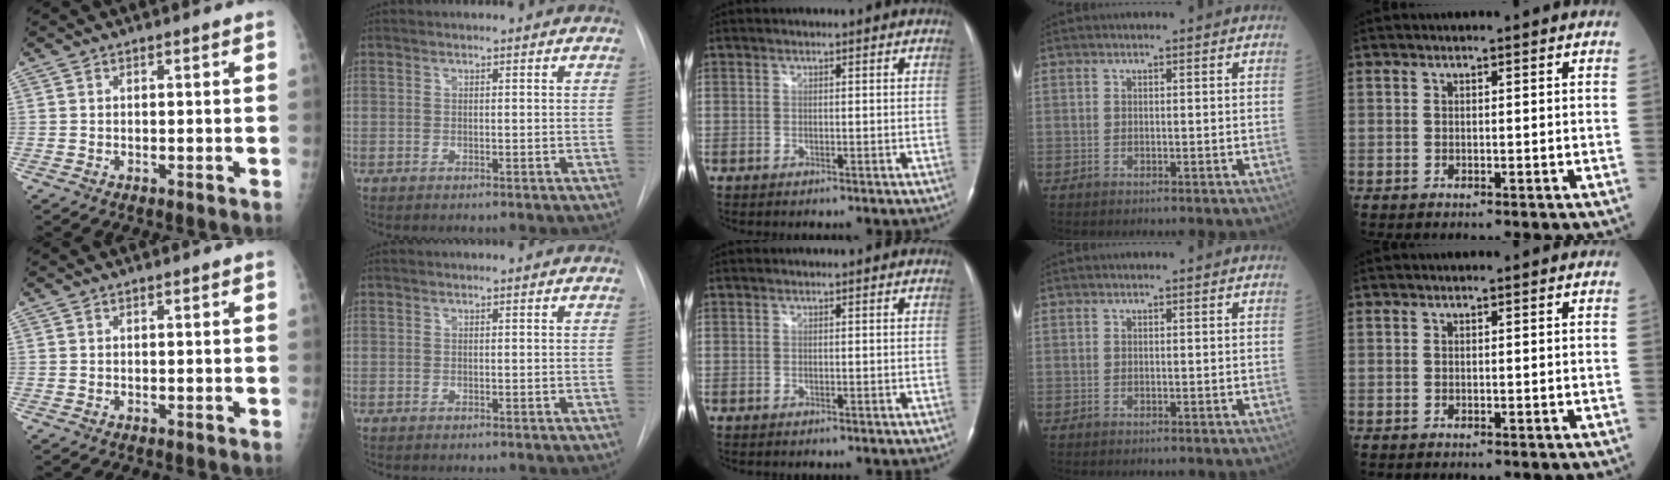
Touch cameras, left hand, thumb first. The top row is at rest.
{}